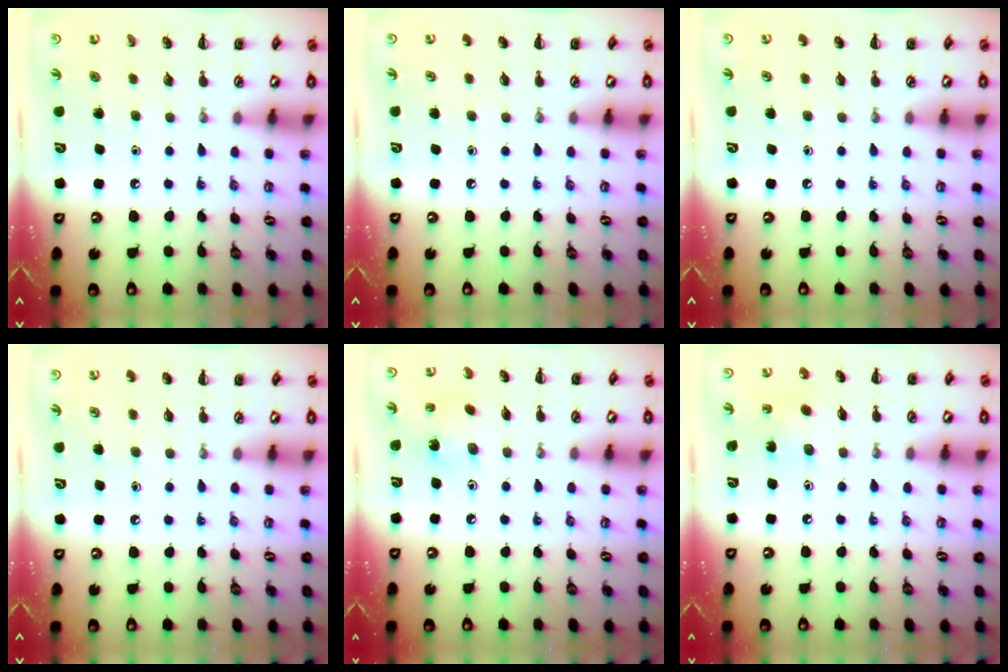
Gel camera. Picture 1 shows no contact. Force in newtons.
{"total": 0.0}
{"total": 0.0}
{"total": 0.0}
{"total": 1.8, "press": 1.7, "slide": 0.5}
{"total": 2.9, "press": 2.8, "slide": 0.6}